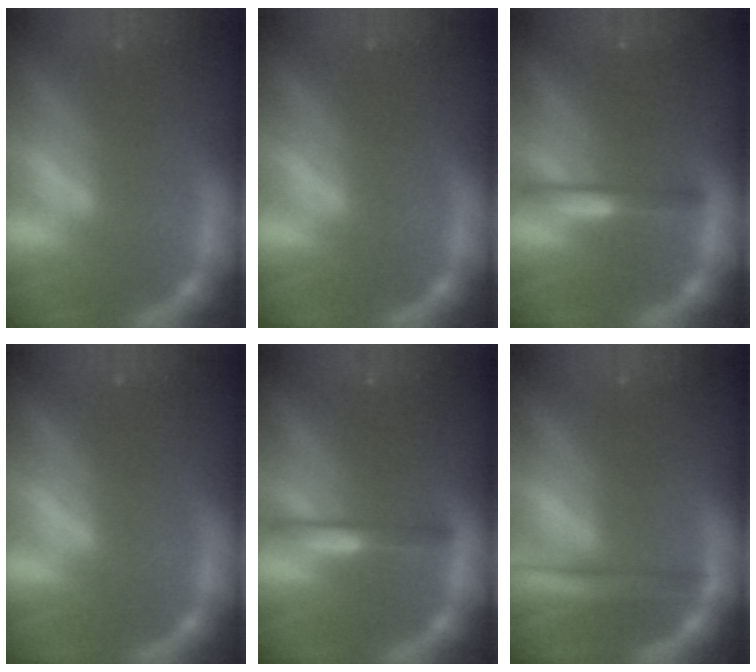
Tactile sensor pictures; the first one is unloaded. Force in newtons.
{"total": 0.0}
{"total": 2.4}
{"total": 0.0}
{"total": 2.4}
{"total": 2.9}